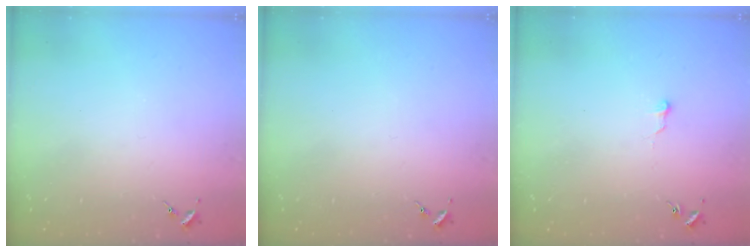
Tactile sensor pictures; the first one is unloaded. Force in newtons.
{"total": 0.0}
{"total": 3.3, "press": 3.3, "slide": 0.2}